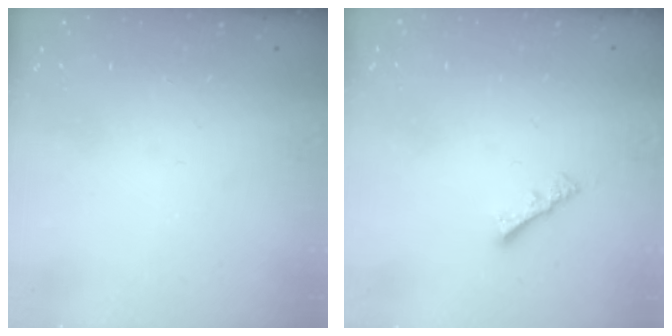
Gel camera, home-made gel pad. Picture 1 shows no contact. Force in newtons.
{"total": 3.7, "press": 3.7, "slide": 0.5}